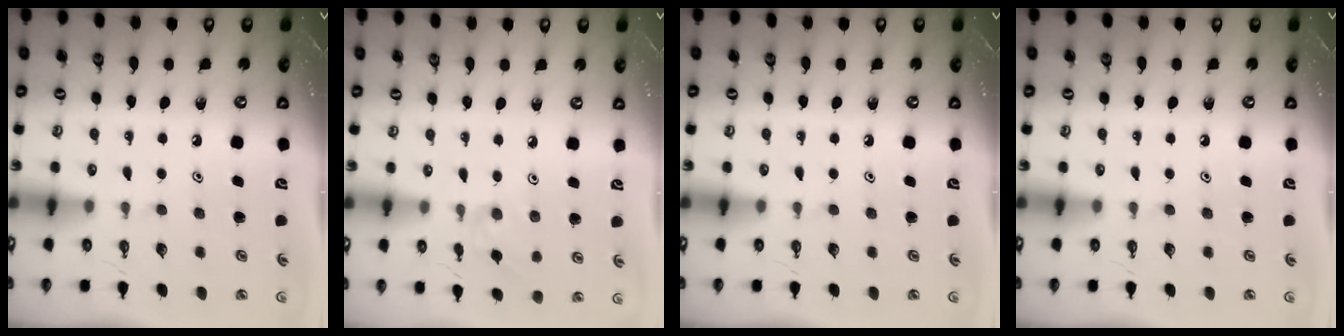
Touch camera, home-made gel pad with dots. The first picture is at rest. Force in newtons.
{"total": 3.0, "press": 3.0, "slide": 0.5}
{"total": 0.0}
{"total": 0.0}